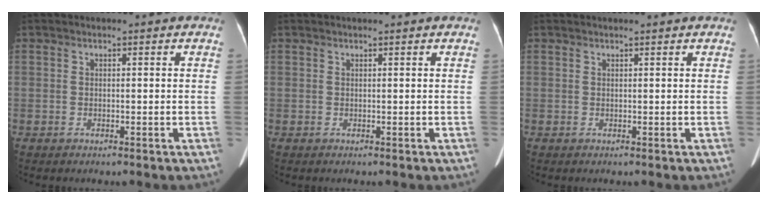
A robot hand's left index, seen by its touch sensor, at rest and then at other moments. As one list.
[{"total": 1.1, "force": [1.0, 0.0, 0.5], "torque": [-0.006, 0.011, 0.014]}, {"total": 1.8, "force": [1.6, 0.0, 0.8], "torque": [-0.007, 0.011, 0.019]}]